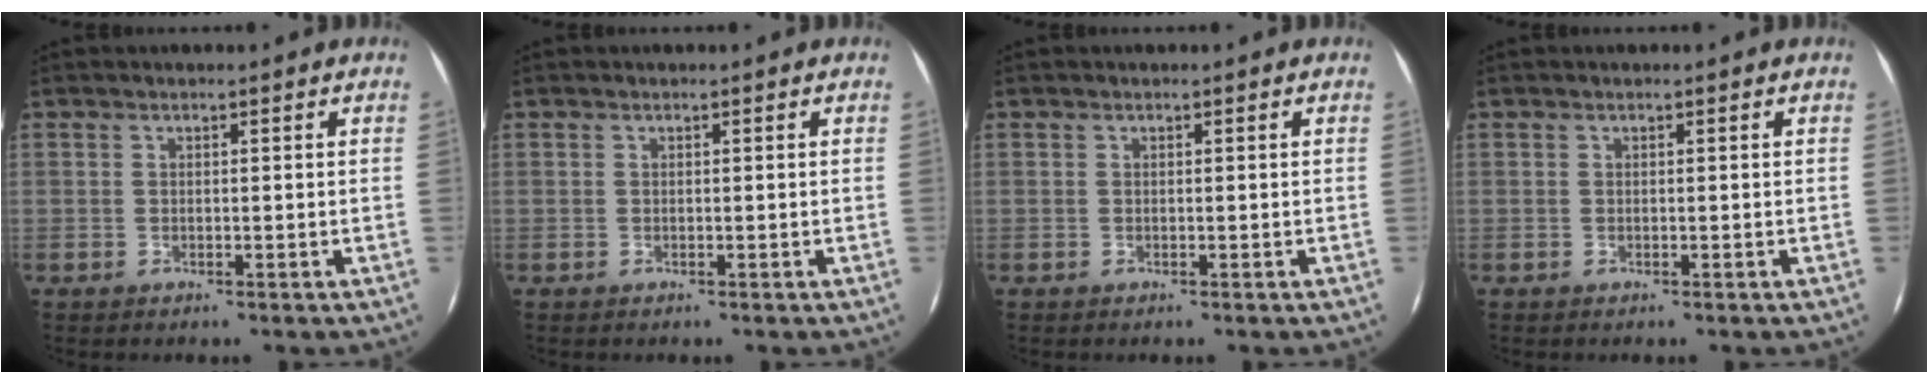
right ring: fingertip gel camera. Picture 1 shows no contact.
{"total": 0.0}
{"total": 0.0}
{"total": 0.0}